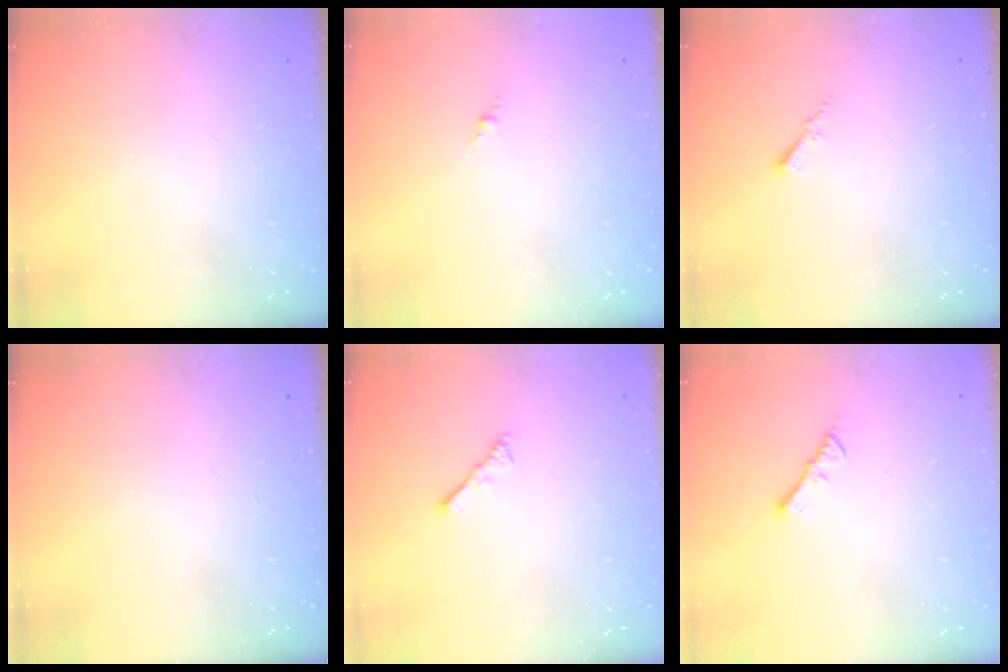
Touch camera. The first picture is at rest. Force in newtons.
{"total": 0.0}
{"total": 0.5, "press": 0.4, "slide": 0.3}
{"total": 0.0}
{"total": 2.1, "press": 2.1, "slide": 0.5}
{"total": 2.3, "press": 2.2, "slide": 0.4}